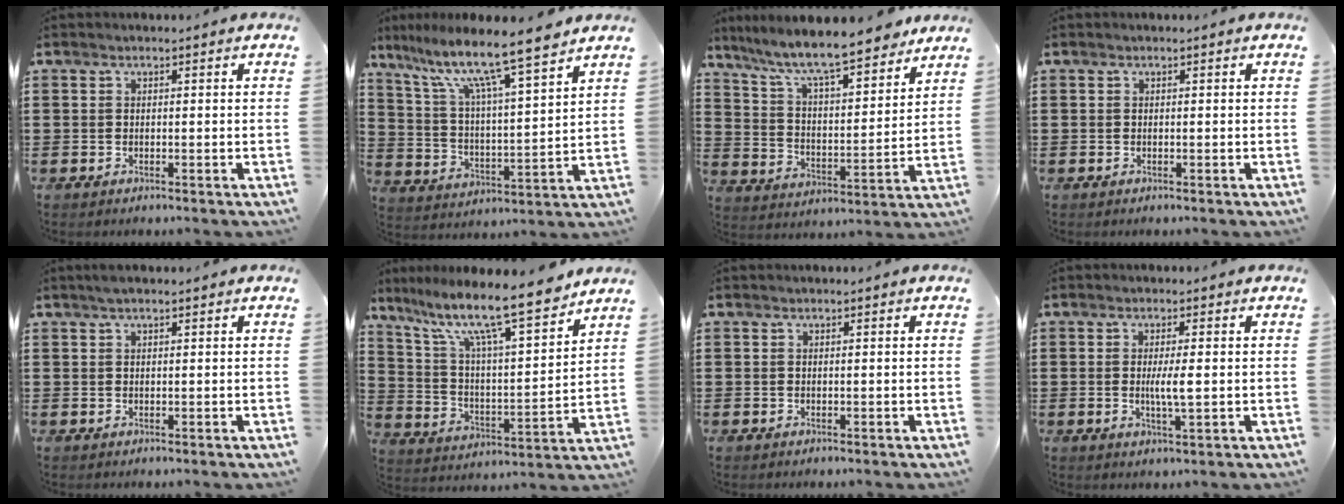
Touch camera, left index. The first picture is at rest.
{"total": 10.9, "force": [8.6, 0.5, 6.6], "torque": [-0.157, -0.051, 0.140]}
{"total": 9.2, "force": [8.1, 0.9, 4.2], "torque": [-0.115, -0.047, 0.134]}
{"total": 0.0}
{"total": 1.1, "force": [0.7, 0.2, 0.8], "torque": [-0.016, 0.003, 0.012]}
{"total": 12.6, "force": [10.0, 1.8, 7.4], "torque": [-0.162, -0.063, 0.165]}
{"total": 0.0}
{"total": 3.5, "force": [0.1, 0.4, 3.5], "torque": [-0.063, -0.004, -0.002]}